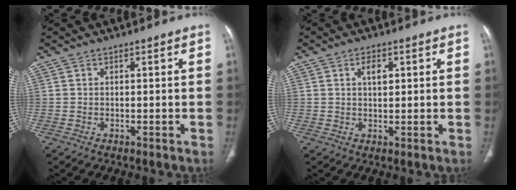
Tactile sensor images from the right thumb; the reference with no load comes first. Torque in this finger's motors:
{"motor_torque": [0.95, 2.24, 0.03, 0.21, 0.01]}